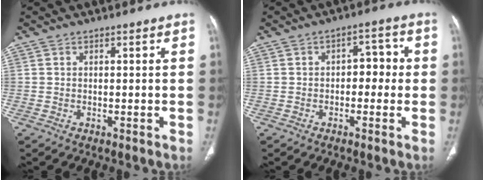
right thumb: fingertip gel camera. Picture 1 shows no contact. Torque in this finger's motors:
{"motor_torque": [0.19, -0.05, 0.14, 0.53, 0.05]}